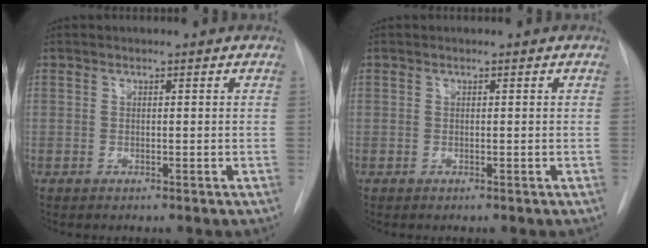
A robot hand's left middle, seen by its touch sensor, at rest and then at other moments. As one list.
[{"total": 0.0}]